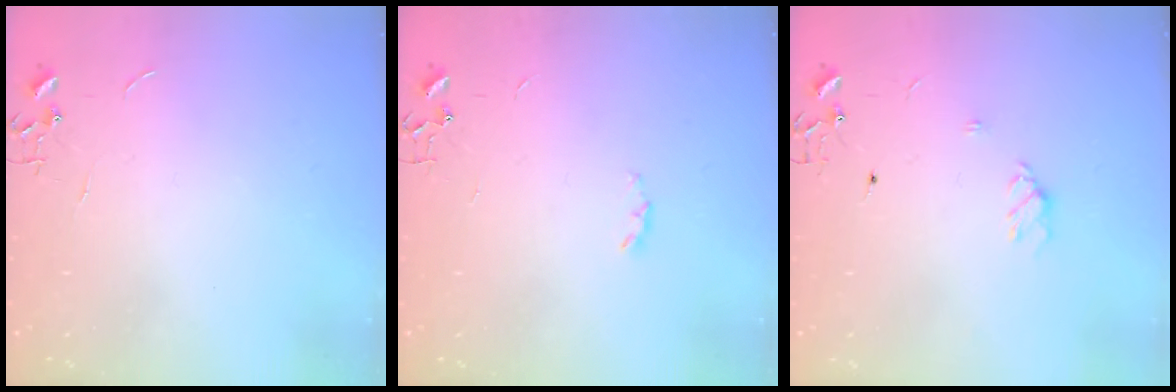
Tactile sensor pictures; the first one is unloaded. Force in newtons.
{"total": 2.9, "press": 2.9, "slide": 0.5}
{"total": 5.6, "press": 5.6, "slide": 0.7}